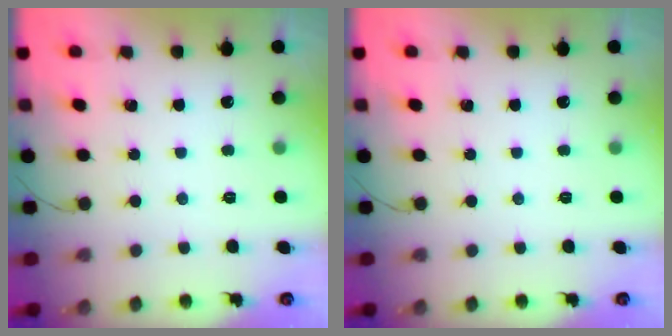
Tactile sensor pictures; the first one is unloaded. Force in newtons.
{"total": 0.0}